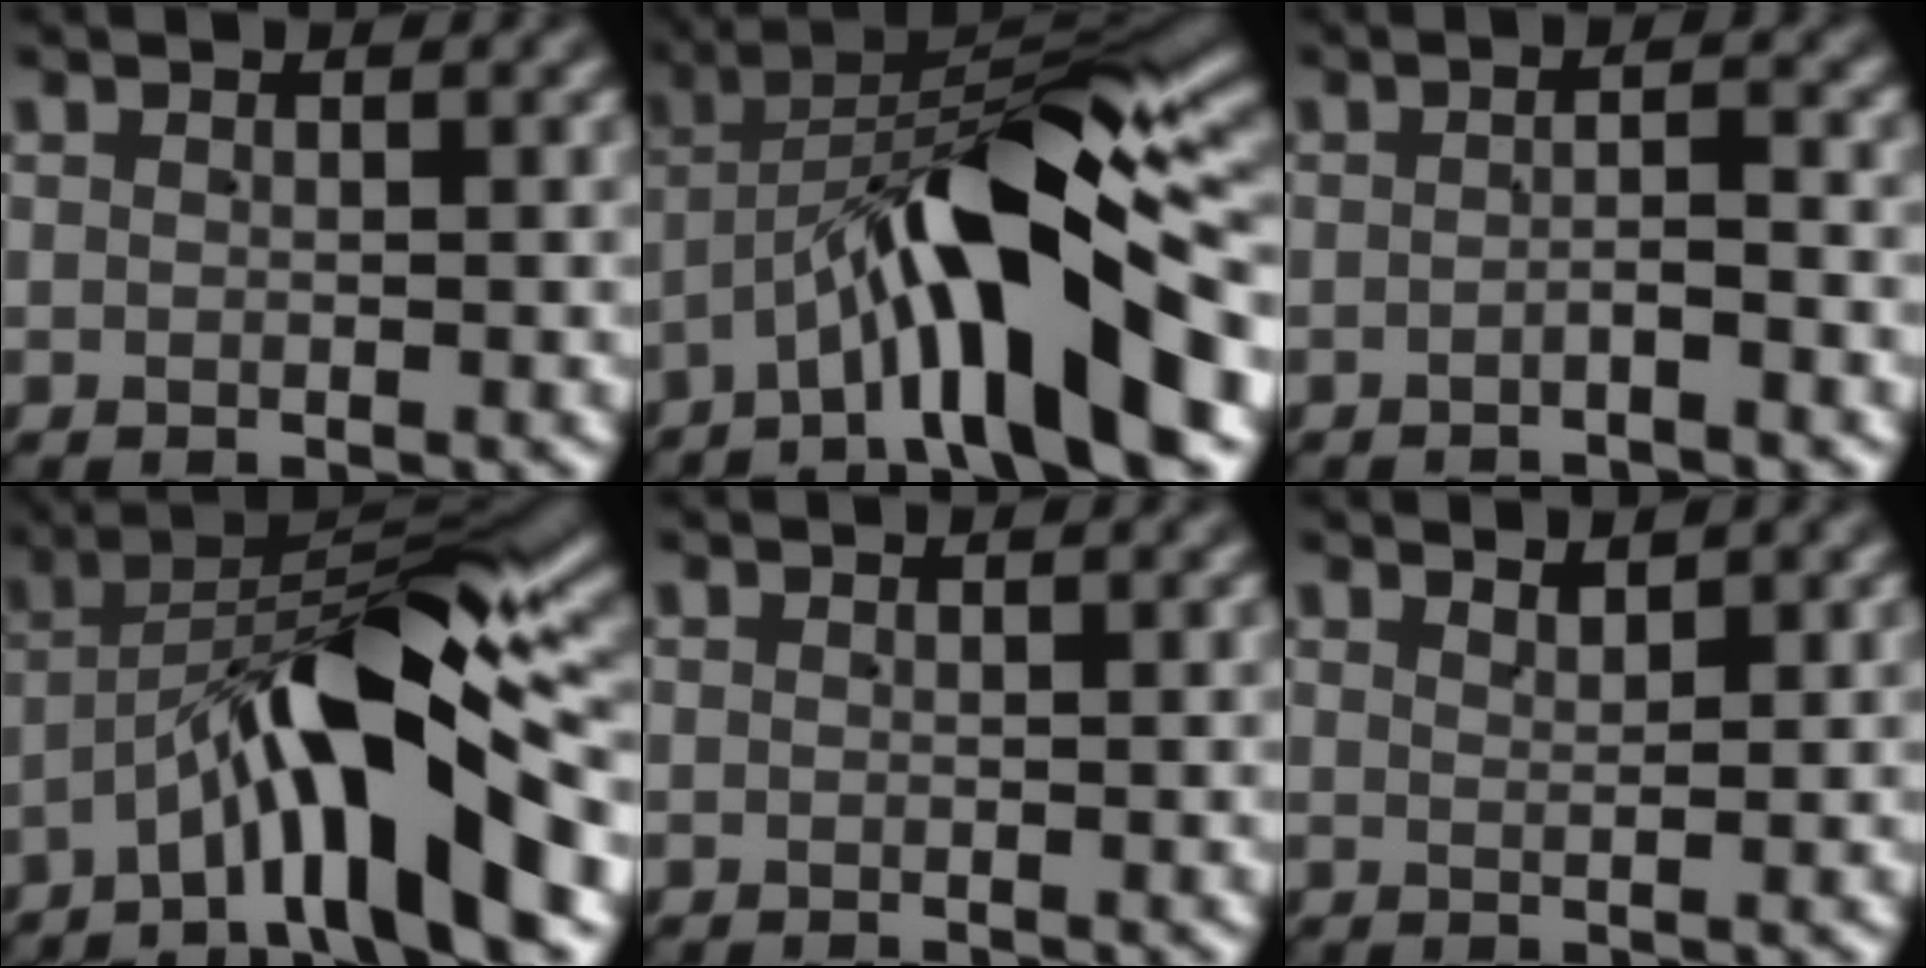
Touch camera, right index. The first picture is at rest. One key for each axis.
{"total": 13.5, "fx": -2.1, "fy": 4.7, "fz": 12.5, "tx": -0.198, "ty": -0.001, "tz": -0.026}
{"total": 1.7, "fx": -1.1, "fy": -0.1, "fz": 1.3, "tx": -0.014, "ty": 0.000, "tz": -0.019}
{"total": 12.0, "fx": -2.1, "fy": 4.2, "fz": 11.1, "tx": -0.176, "ty": 0.000, "tz": -0.028}
{"total": 0.0}
{"total": 1.7, "fx": 1.6, "fy": -0.4, "fz": 0.5, "tx": -0.004, "ty": -0.003, "tz": 0.030}